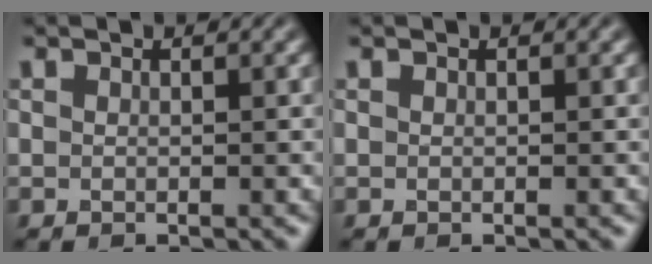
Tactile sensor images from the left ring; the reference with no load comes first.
{"total": 0.0}